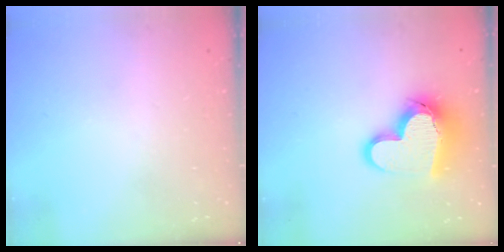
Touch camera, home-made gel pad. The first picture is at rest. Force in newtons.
{"total": 16.9, "press": 16.7, "slide": 2.4}